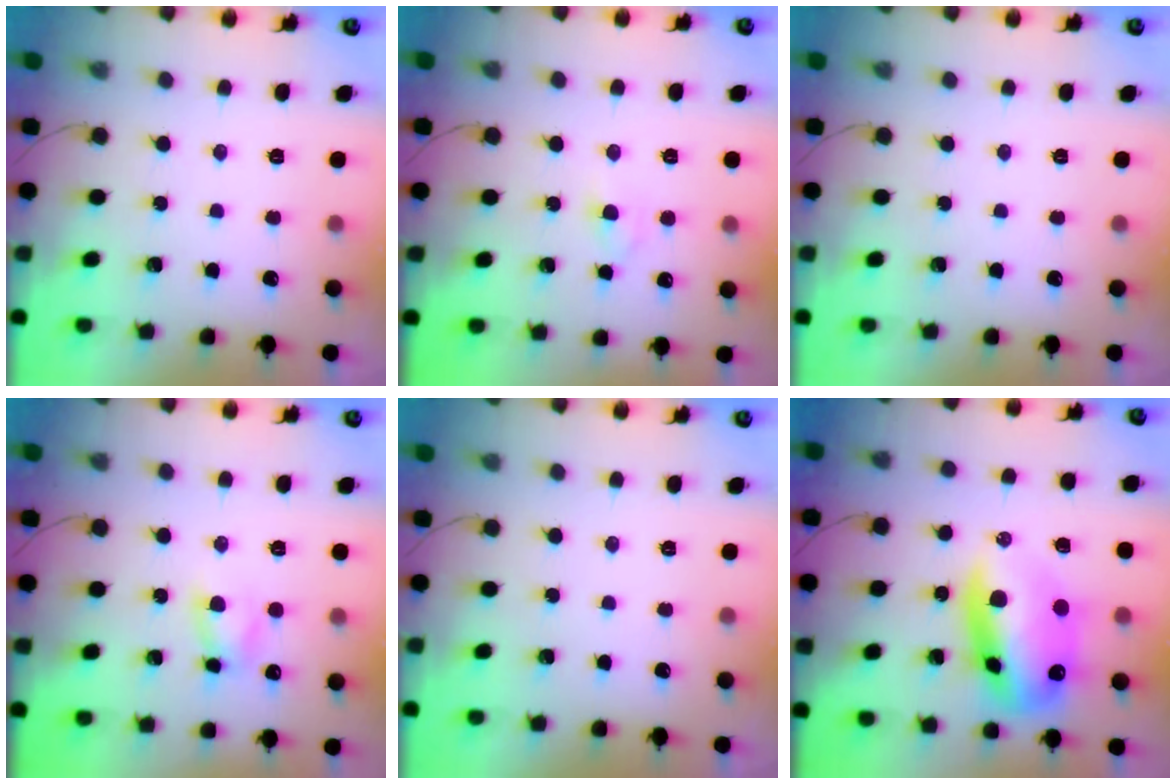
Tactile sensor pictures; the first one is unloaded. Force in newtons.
{"total": 2.8, "press": 2.7, "slide": 1.0}
{"total": 0.0}
{"total": 4.8, "press": 4.6, "slide": 1.3}
{"total": 0.0}
{"total": 14.5, "press": 14.0, "slide": 3.8}